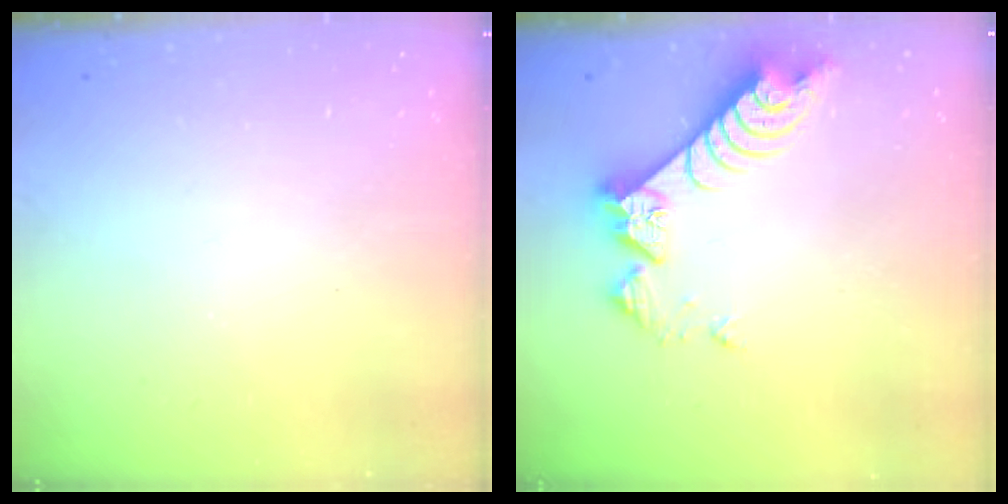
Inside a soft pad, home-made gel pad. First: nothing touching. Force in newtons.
{"total": 8.0, "press": 8.0, "slide": 0.8}